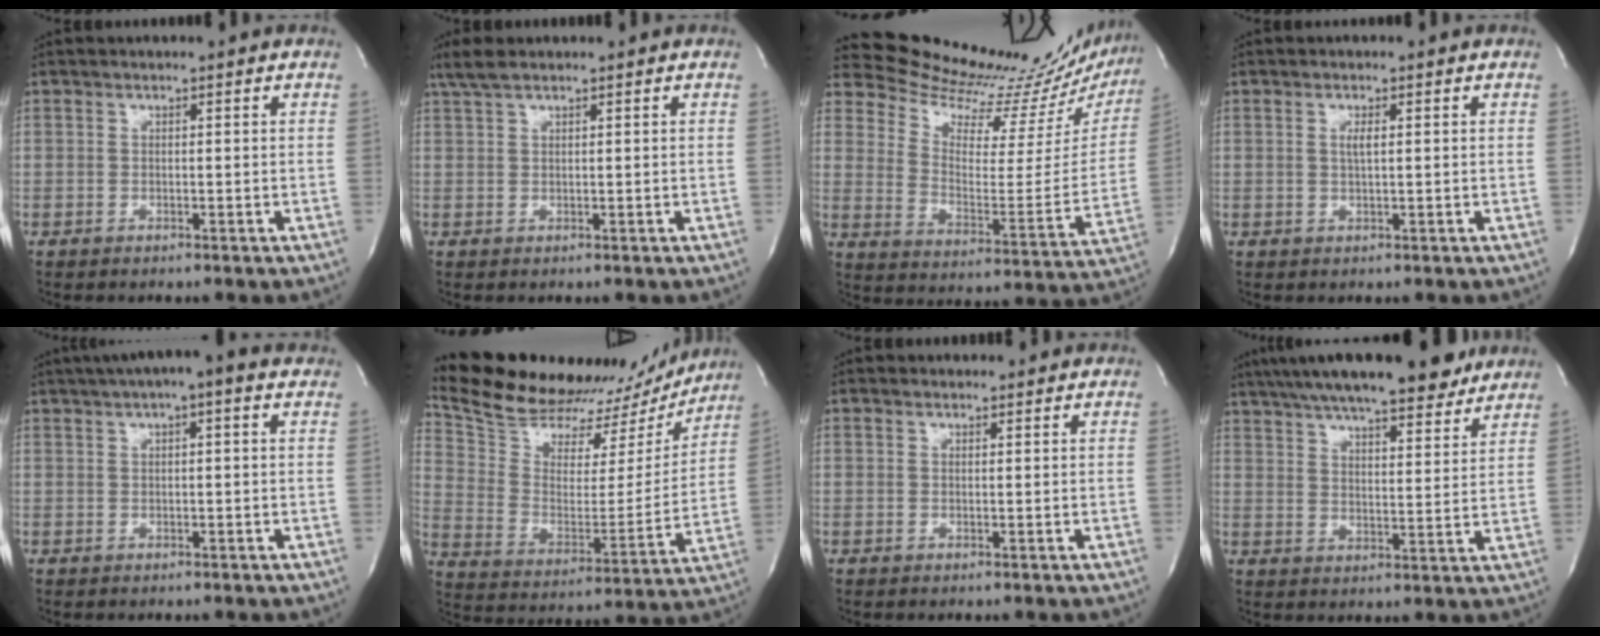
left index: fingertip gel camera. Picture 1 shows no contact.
{"total": 3.0, "force": [2.4, 0.6, 1.8], "torque": [-0.045, 0.015, 0.052]}
{"total": 23.5, "force": [22.7, 3.2, 5.2], "torque": [-0.091, -0.099, 0.298]}
{"total": 1.4, "force": [0.3, 0.1, 1.4], "torque": [-0.031, 0.000, 0.005]}
{"total": 8.2, "force": [5.5, 1.5, 6.0], "torque": [-0.095, 0.044, 0.075]}
{"total": 27.1, "force": [24.9, 7.7, 7.2], "torque": [-0.134, -0.028, 0.357]}
{"total": 1.4, "force": [1.3, 0.6, -0.1], "torque": [-0.003, 0.007, 0.016]}
{"total": 21.2, "force": [17.7, 4.2, 10.9], "torque": [-0.188, 0.031, 0.252]}